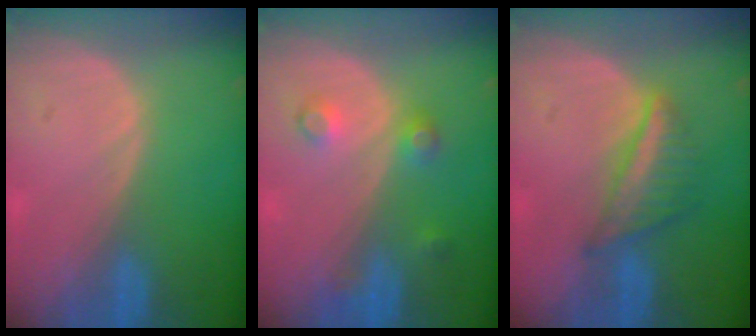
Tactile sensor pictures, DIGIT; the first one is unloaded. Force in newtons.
{"total": 3.6, "press": 3.3, "slide": 1.4}
{"total": 5.4, "press": 5.4, "slide": 0.6}